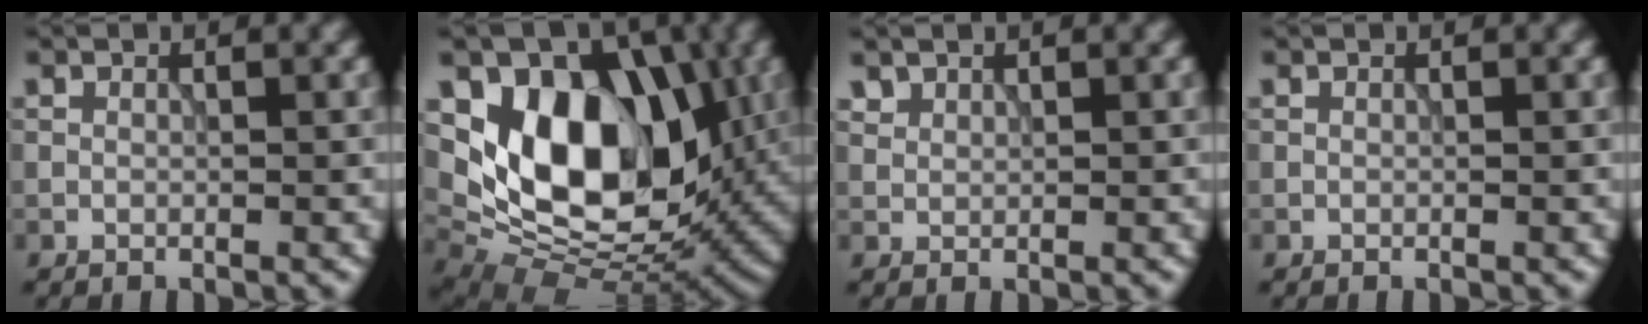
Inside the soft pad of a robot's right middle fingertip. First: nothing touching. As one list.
[{"total": 12.6, "force": [1.8, 8.4, 9.2], "torque": [-0.132, -0.010, 0.023]}, {"total": 1.1, "force": [0.9, 0.6, 0.2], "torque": [-0.012, -0.005, 0.028]}, {"total": 0.0}]